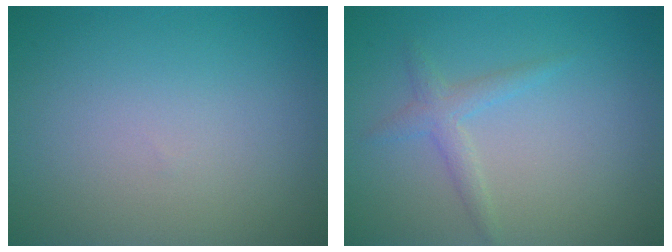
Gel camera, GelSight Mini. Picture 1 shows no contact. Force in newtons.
{"total": 1.7, "press": 1.7, "slide": 0.0}